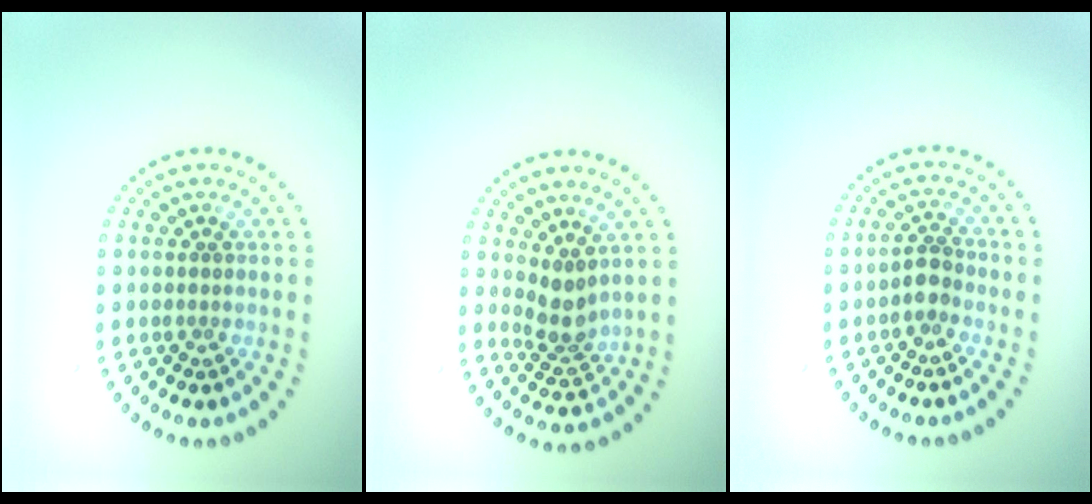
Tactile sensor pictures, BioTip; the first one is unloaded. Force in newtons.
{"total": 2.6, "press": 2.1, "slide": 1.6}
{"total": 1.8, "press": 1.5, "slide": 1.0}